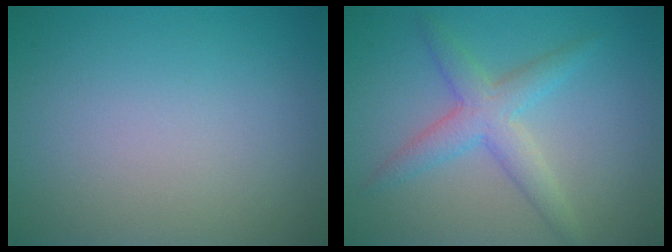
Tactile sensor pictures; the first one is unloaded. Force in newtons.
{"total": 3.6, "press": 3.6, "slide": 0.0}